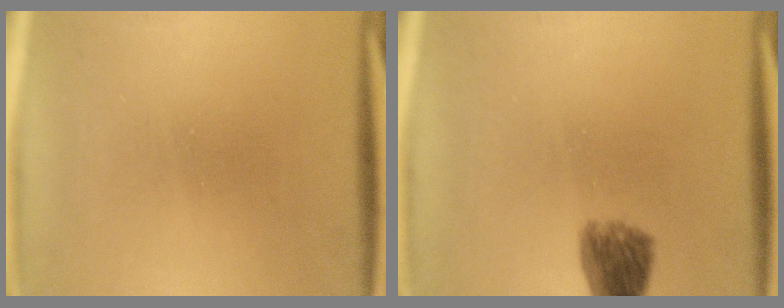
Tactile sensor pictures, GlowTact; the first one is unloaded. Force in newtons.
{"total": 7.2}